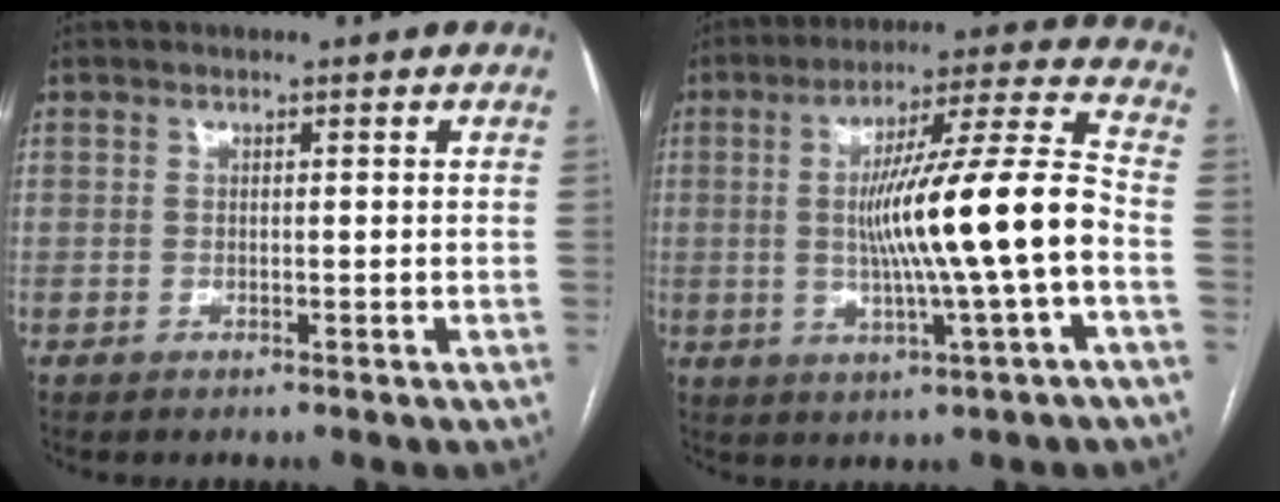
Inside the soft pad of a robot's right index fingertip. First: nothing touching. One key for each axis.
{"total": 15.3, "fx": -1.9, "fy": -0.5, "fz": 15.2, "tx": -0.252, "ty": 0.010, "tz": -0.032}